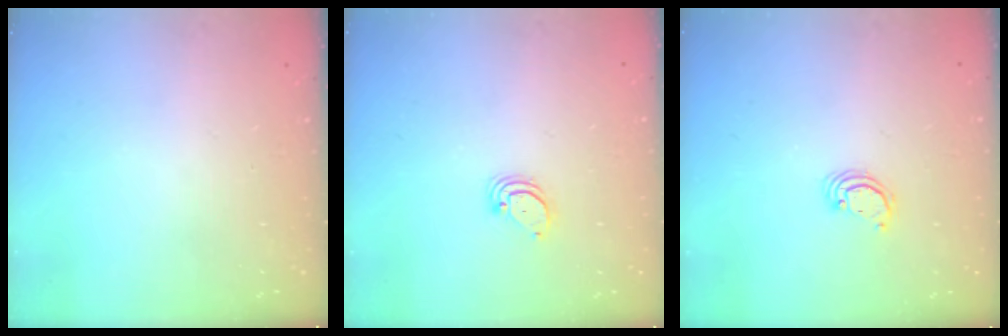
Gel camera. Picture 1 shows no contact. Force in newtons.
{"total": 2.0, "press": 2.0, "slide": 0.1}
{"total": 2.6, "press": 2.6, "slide": 0.2}